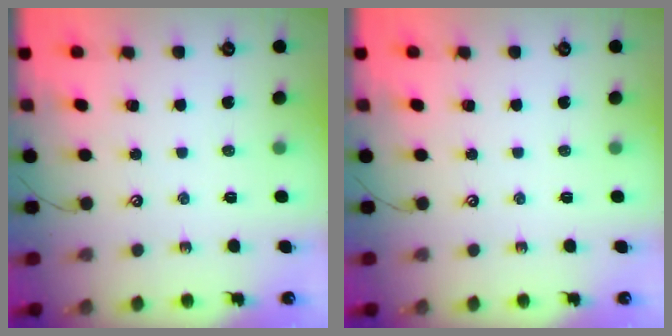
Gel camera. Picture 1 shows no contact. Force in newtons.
{"total": 0.0}